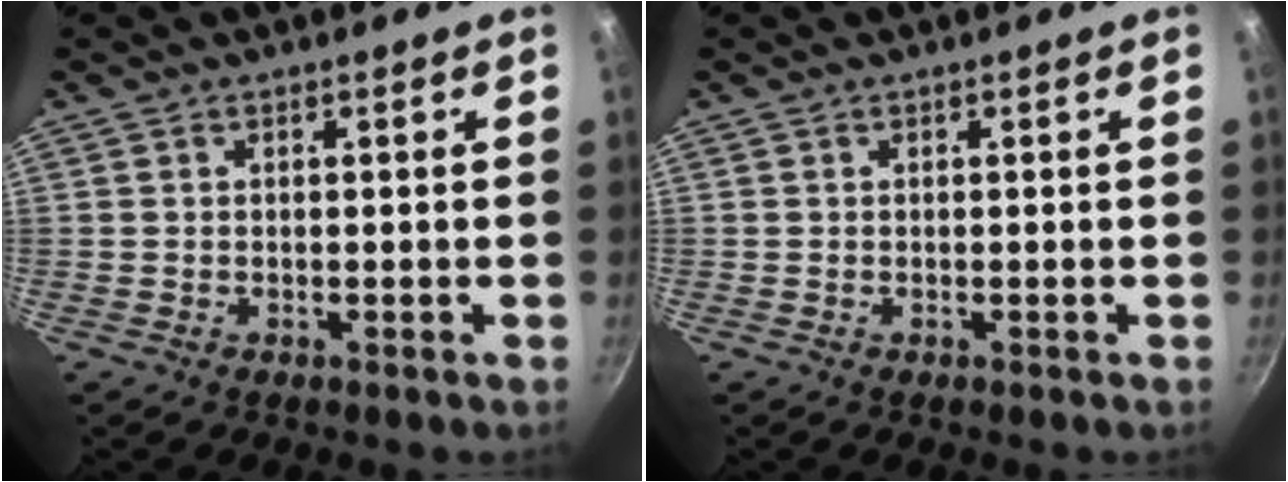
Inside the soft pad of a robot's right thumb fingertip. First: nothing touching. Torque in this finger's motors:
{"motor_torque": [-0.19, 0.19, 0.00, 0.00, 0.00]}